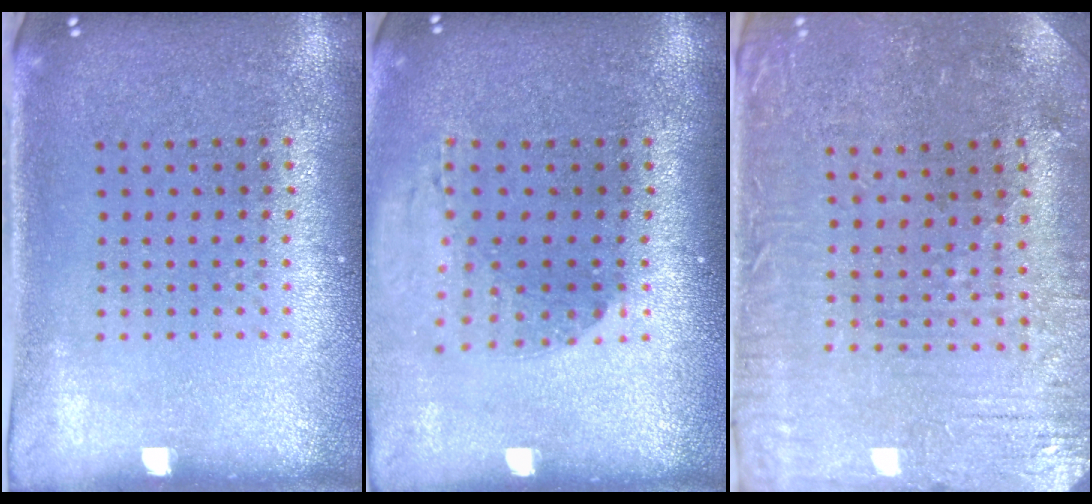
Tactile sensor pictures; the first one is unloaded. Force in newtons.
{"total": 1.3, "press": 1.3, "slide": 0.4}
{"total": 1.0, "press": 0.9, "slide": 0.4}